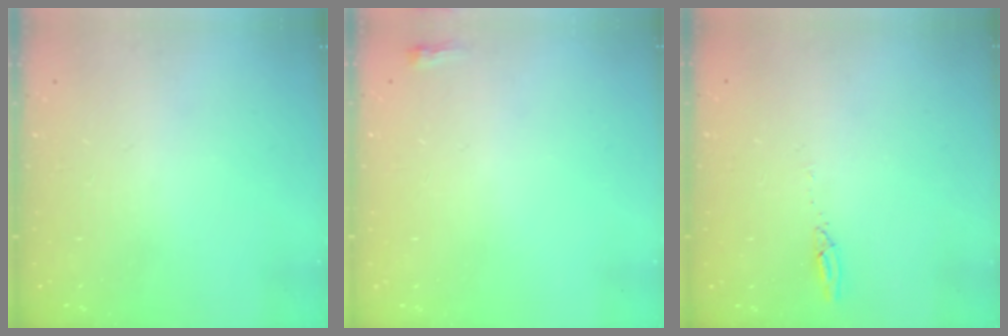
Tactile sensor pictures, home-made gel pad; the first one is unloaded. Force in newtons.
{"total": 2.2, "press": 2.2, "slide": 0.6}
{"total": 2.7, "press": 2.7, "slide": 0.2}